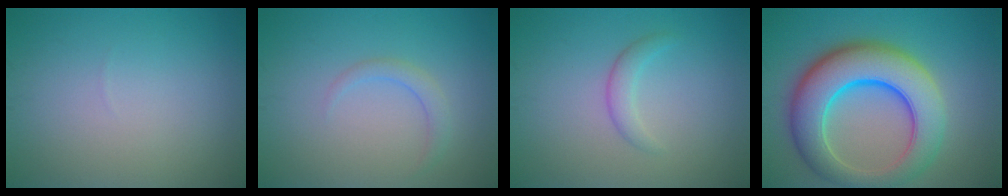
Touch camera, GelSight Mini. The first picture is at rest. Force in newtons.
{"total": 1.5, "press": 1.5, "slide": 0.1}
{"total": 1.7, "press": 1.7, "slide": 0.2}
{"total": 10.5, "press": 10.5, "slide": 0.2}